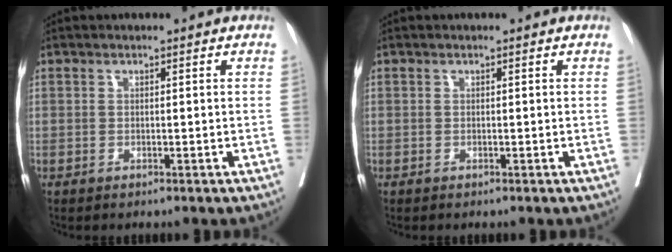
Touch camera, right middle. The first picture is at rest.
{"total": 0.0}